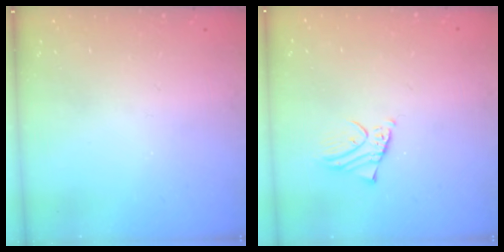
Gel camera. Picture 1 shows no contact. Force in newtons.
{"total": 1.8, "press": 1.8, "slide": 0.4}